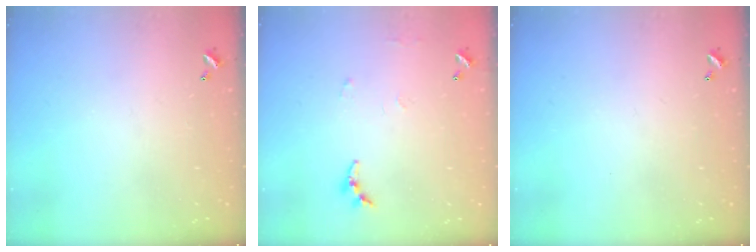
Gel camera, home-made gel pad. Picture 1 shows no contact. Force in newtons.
{"total": 5.4, "press": 5.3, "slide": 0.6}
{"total": 0.0}